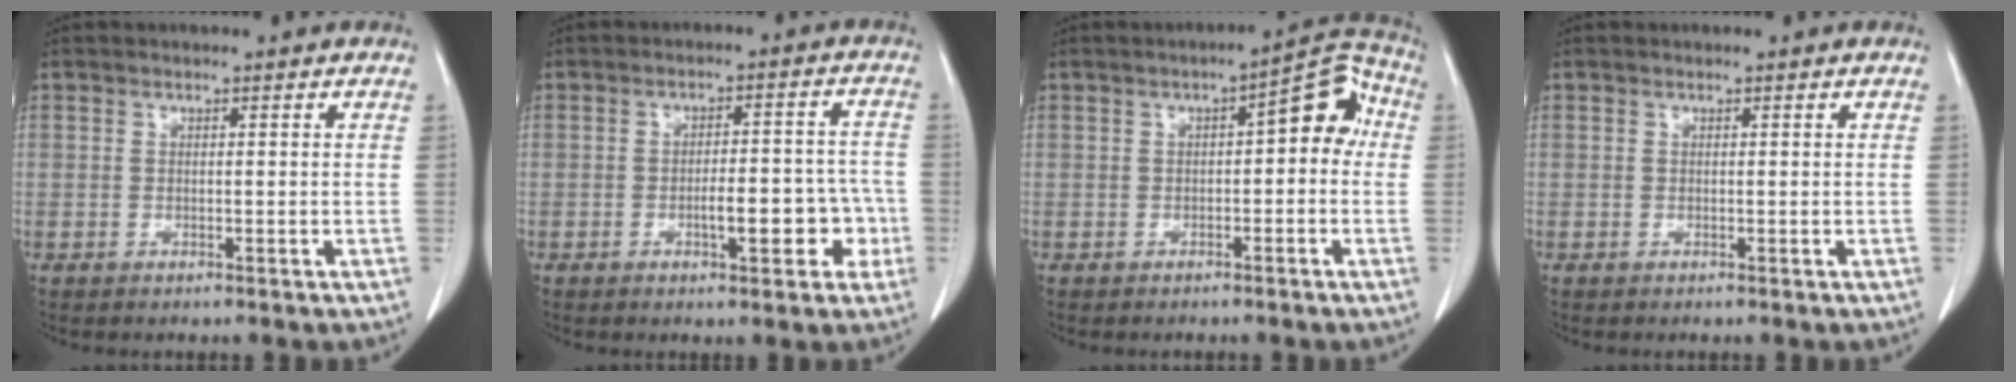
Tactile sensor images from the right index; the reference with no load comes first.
{"total": 7.3, "force": [-2.6, 2.6, 6.3], "torque": [-0.079, 0.026, -0.031]}
{"total": 7.1, "force": [-0.1, 2.8, 6.5], "torque": [-0.076, 0.036, -0.006]}
{"total": 0.0}